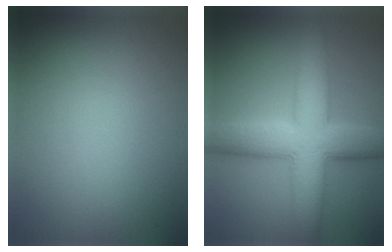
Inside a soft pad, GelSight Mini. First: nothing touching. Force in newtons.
{"total": 9.6, "press": 9.6, "slide": 0.1}